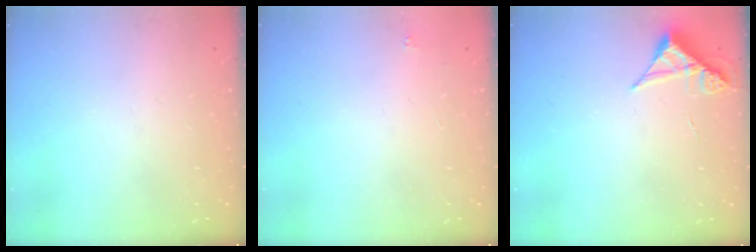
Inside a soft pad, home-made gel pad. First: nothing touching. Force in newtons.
{"total": 1.8, "press": 1.7, "slide": 0.1}
{"total": 4.9, "press": 4.9, "slide": 0.4}